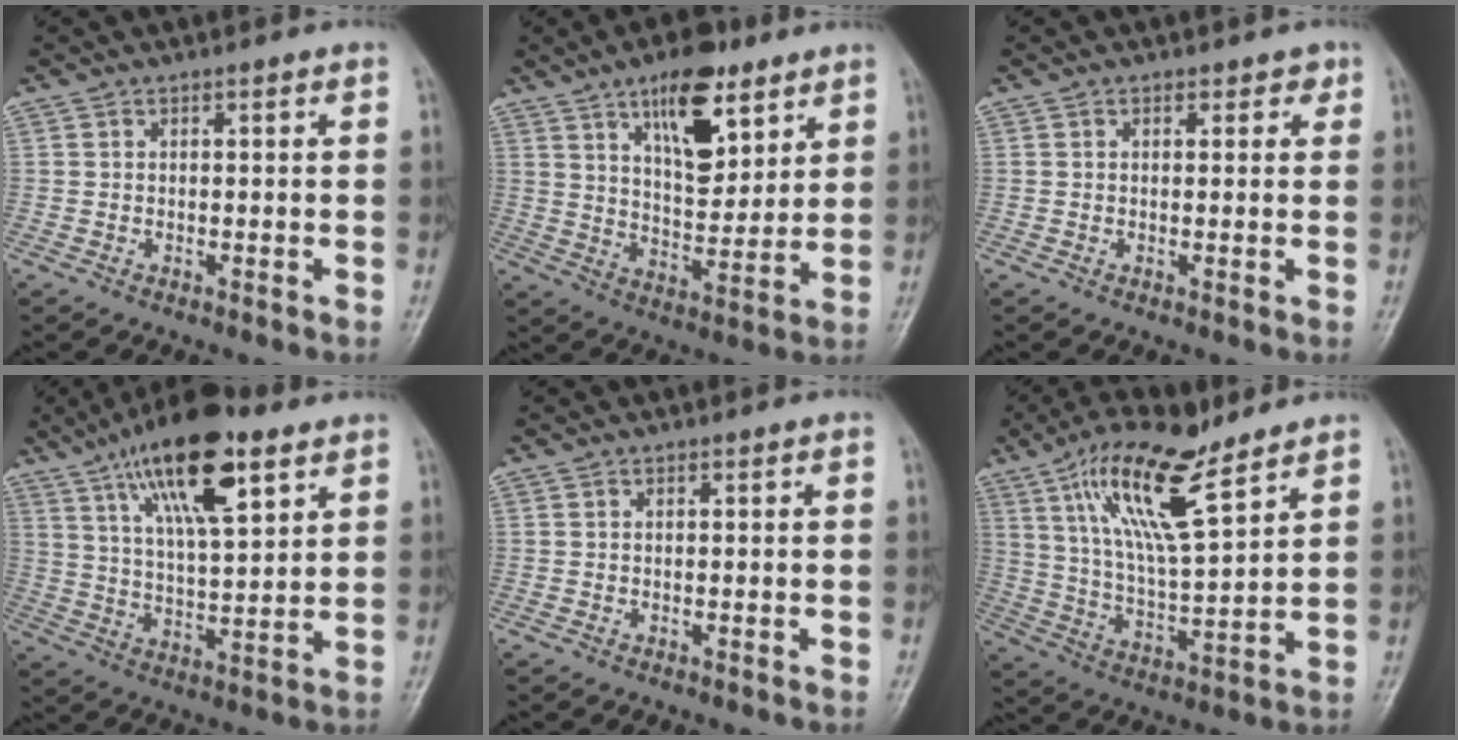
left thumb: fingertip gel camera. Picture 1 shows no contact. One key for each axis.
{"total": 13.8, "fx": 7.8, "fy": 6.2, "fz": 9.6, "tx": -0.119, "ty": -0.045, "tz": 0.127}
{"total": 1.9, "fx": 1.0, "fy": 1.4, "fz": 0.8, "tx": 0.008, "ty": -0.002, "tz": 0.006}
{"total": 17.8, "fx": 9.7, "fy": 5.9, "fz": 13.8, "tx": -0.211, "ty": -0.028, "tz": 0.169}
{"total": 0.0}
{"total": 16.5, "fx": 9.7, "fy": 5.0, "fz": 12.4, "tx": -0.214, "ty": -0.039, "tz": 0.184}